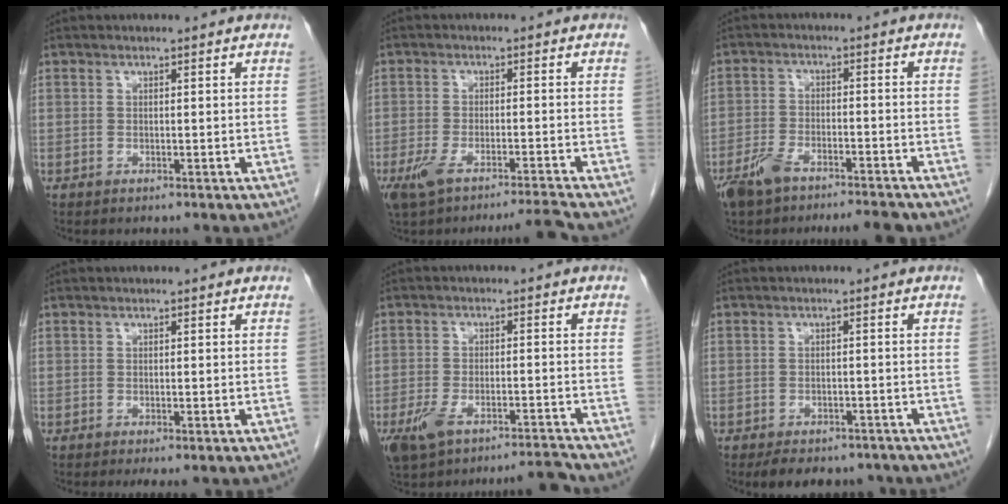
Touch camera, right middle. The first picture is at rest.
{"total": 6.8, "force": [-5.5, -0.8, 3.9], "torque": [-0.071, -0.010, -0.095]}
{"total": 8.9, "force": [-7.2, 2.2, 4.8], "torque": [-0.088, -0.004, -0.122]}
{"total": 3.4, "force": [-2.5, 0.7, 2.3], "torque": [-0.029, -0.008, -0.034]}
{"total": 6.7, "force": [-5.4, 1.1, 3.8], "torque": [-0.075, 0.002, -0.092]}
{"total": 8.5, "force": [-6.8, 4.0, 3.1], "torque": [-0.036, 0.003, -0.088]}